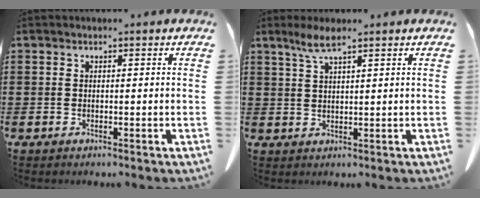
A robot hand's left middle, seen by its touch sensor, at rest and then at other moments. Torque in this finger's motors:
{"motor_torque": [0.05, 0.01, 0.10, 0.07]}